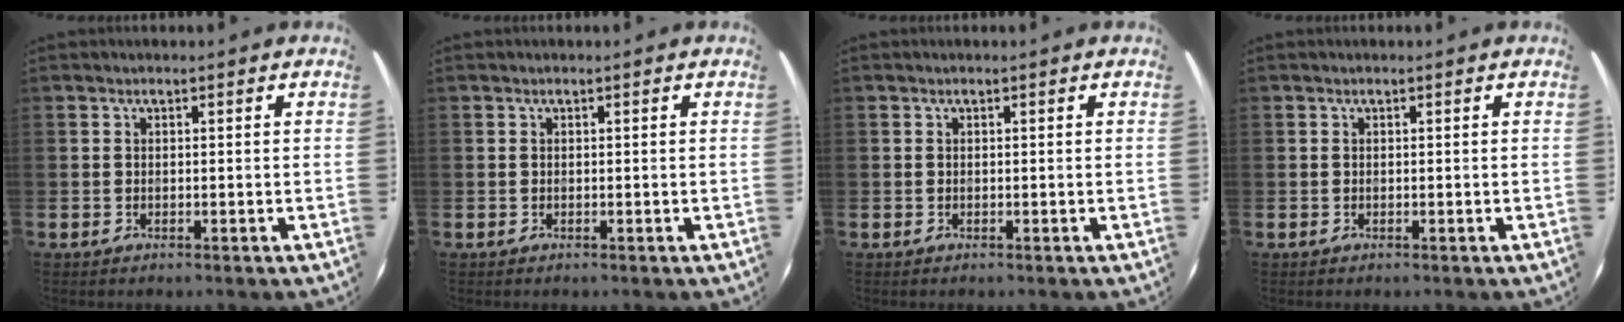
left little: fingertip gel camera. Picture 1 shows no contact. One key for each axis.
{"total": 0.0}
{"total": 0.0}
{"total": 0.0}